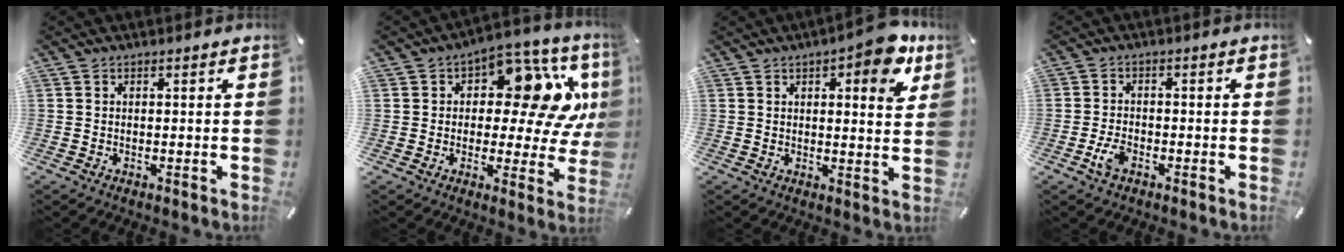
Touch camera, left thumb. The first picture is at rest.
{"total": 17.6, "force": [5.2, 9.9, 13.6], "torque": [-0.180, -0.027, 0.087]}
{"total": 10.1, "force": [5.5, 3.8, 7.5], "torque": [-0.080, -0.032, 0.085]}
{"total": 4.0, "force": [-1.9, 2.2, 2.7], "torque": [-0.063, 0.002, -0.038]}